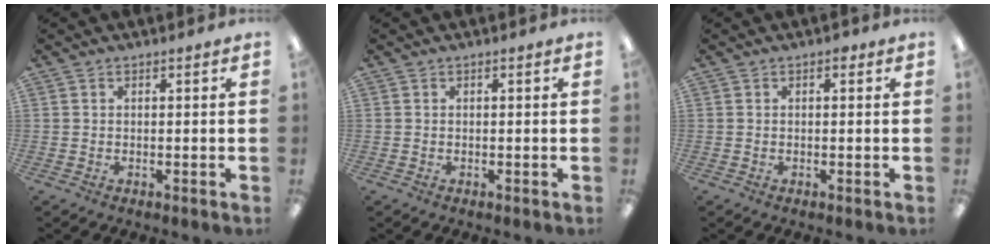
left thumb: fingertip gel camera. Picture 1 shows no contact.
{"total": 0.0}
{"total": 0.7, "force": [0.4, 0.5, 0.4], "torque": [-0.010, 0.004, 0.006]}